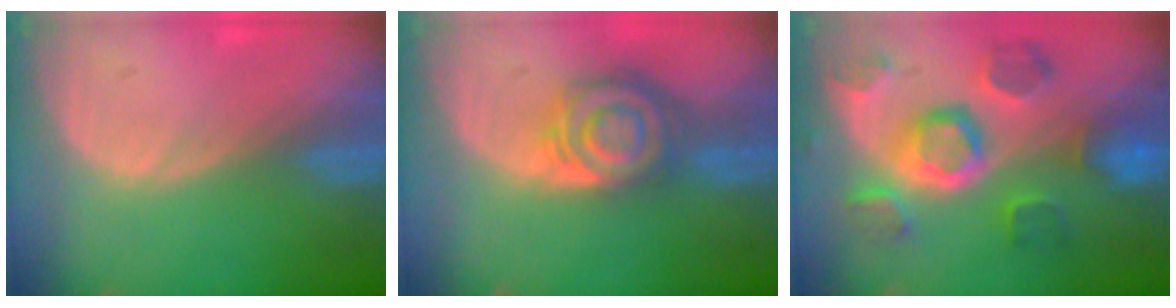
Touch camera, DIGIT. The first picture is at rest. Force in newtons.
{"total": 8.2, "press": 7.1, "slide": 4.1}
{"total": 11.1, "press": 9.9, "slide": 5.0}